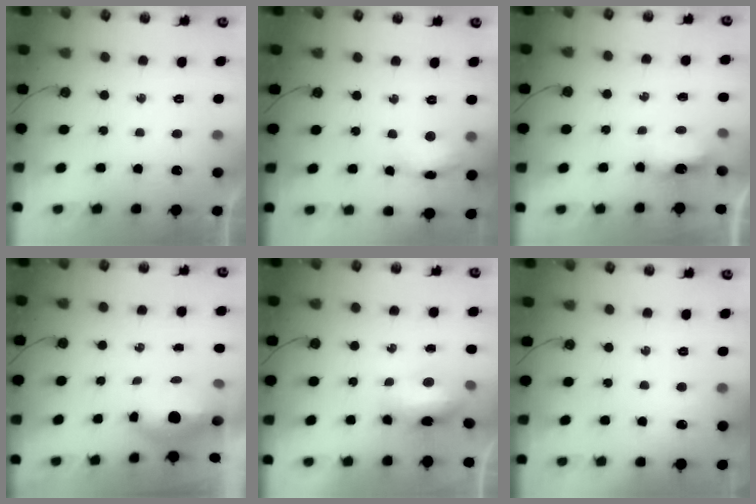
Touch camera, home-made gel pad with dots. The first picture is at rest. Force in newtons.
{"total": 11.1, "press": 11.1, "slide": 0.8}
{"total": 4.4, "press": 4.3, "slide": 0.6}
{"total": 11.4, "press": 6.5, "slide": 9.4}
{"total": 9.0, "press": 8.8, "slide": 1.6}
{"total": 3.7, "press": 3.6, "slide": 0.9}